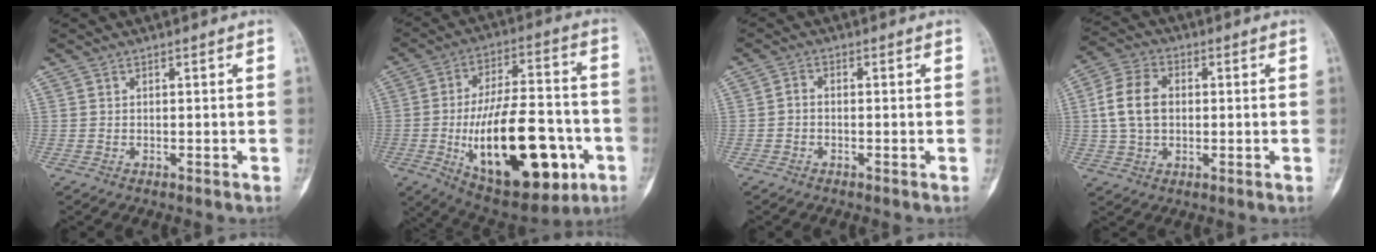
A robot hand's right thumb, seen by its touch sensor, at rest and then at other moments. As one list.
[{"total": 27.1, "force": [-7.5, 12.5, 22.8], "torque": [-0.361, 0.017, -0.096]}, {"total": 1.4, "force": [-0.6, 0.9, 0.9], "torque": [-0.016, 0.007, -0.015]}, {"total": 9.5, "force": [0.6, 6.6, 6.7], "torque": [-0.124, 0.018, 0.008]}]